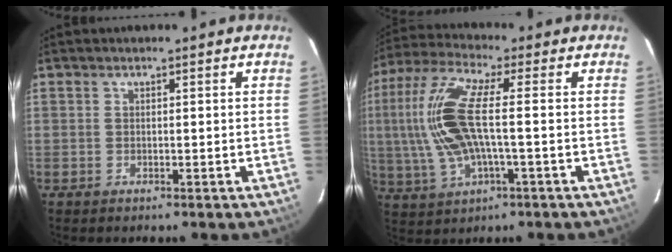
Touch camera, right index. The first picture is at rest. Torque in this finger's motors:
{"motor_torque": [1.98, 0.11, 1.05, 0.21]}